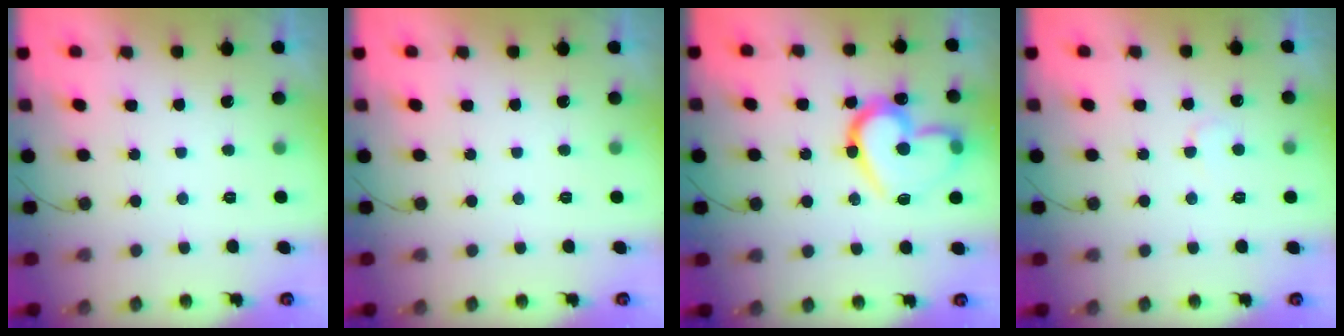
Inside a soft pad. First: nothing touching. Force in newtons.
{"total": 0.0}
{"total": 19.2, "press": 19.1, "slide": 2.7}
{"total": 3.1, "press": 3.1, "slide": 0.3}